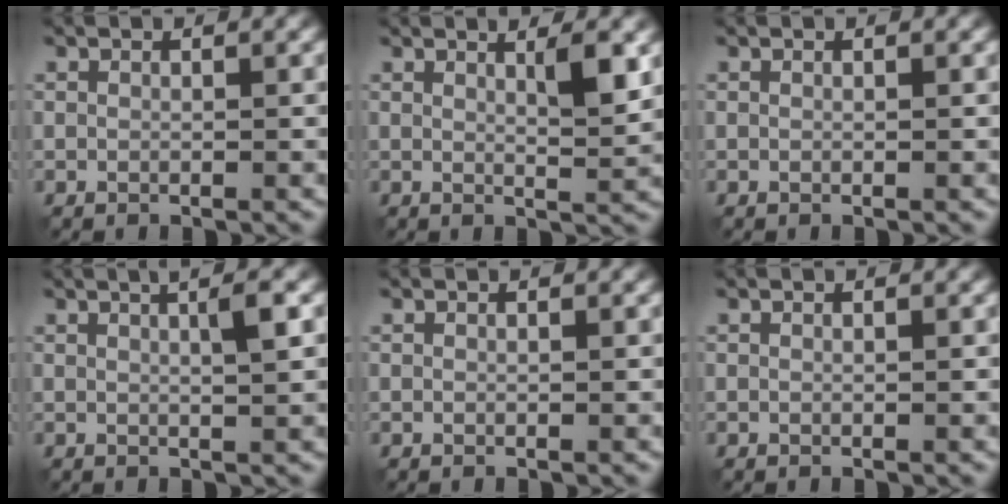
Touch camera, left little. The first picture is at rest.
{"total": 2.8, "force": [1.4, 0.6, 2.4], "torque": [-0.026, -0.001, 0.021]}
{"total": 0.0}
{"total": 3.0, "force": [1.1, 0.6, 2.7], "torque": [-0.025, 0.007, 0.009]}
{"total": 0.0}
{"total": 0.0}